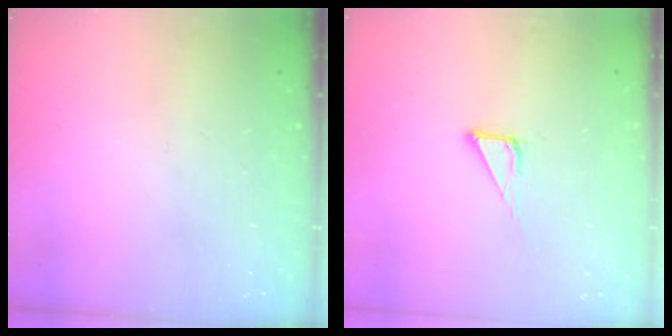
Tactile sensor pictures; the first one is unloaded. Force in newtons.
{"total": 4.7, "press": 4.7, "slide": 0.2}